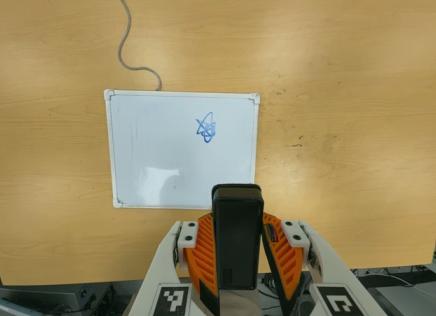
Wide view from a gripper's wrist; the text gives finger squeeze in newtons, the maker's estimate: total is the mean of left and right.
{"total": 6.1, "left": 4.8, "right": 7.4}